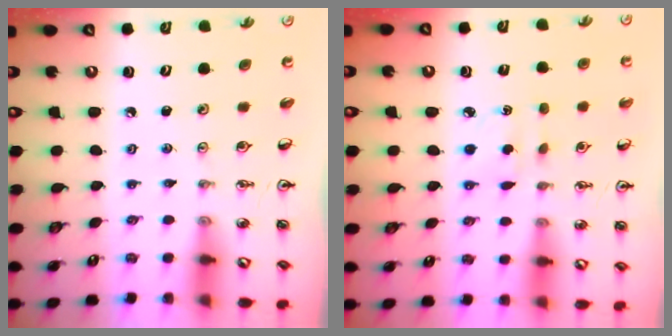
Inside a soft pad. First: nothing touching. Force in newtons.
{"total": 2.8, "press": 2.6, "slide": 0.8}